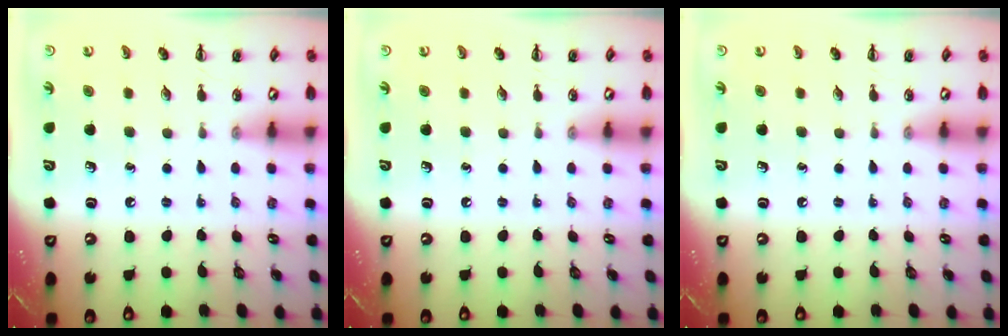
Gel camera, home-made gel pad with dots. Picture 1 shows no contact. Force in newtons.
{"total": 0.0}
{"total": 0.0}